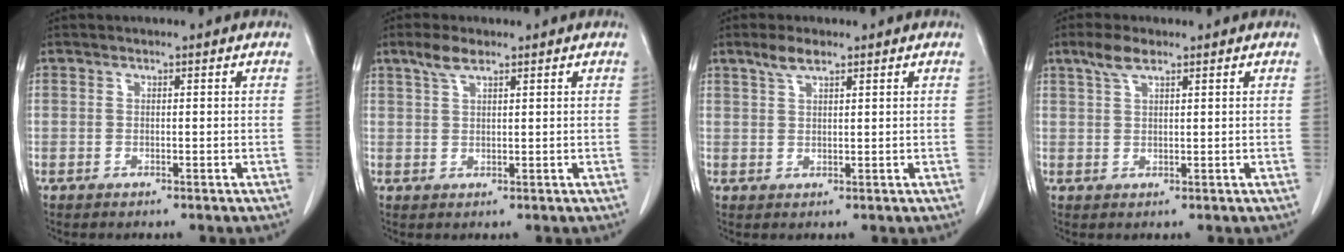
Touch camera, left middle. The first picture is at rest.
{"total": 3.1, "force": [2.2, 0.7, 2.1], "torque": [-0.049, 0.007, 0.047]}
{"total": 3.0, "force": [2.2, 0.7, 2.0], "torque": [-0.044, 0.005, 0.046]}
{"total": 3.3, "force": [2.3, 0.8, 2.3], "torque": [-0.054, 0.009, 0.049]}